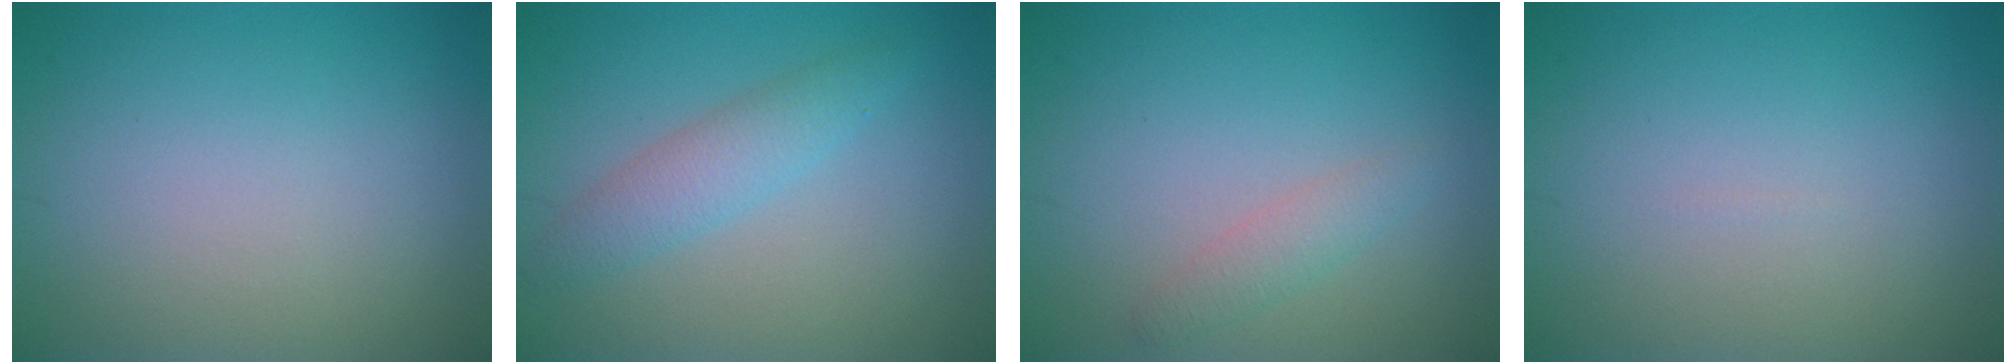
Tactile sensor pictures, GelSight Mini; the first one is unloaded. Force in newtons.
{"total": 2.7, "press": 2.7, "slide": 0.1}
{"total": 1.6, "press": 1.6, "slide": 0.1}
{"total": 0.0}